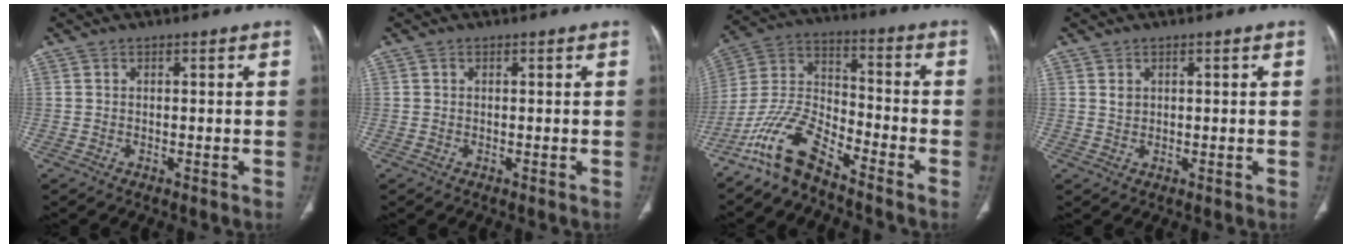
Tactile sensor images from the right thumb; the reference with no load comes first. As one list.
[{"total": 0.0}, {"total": 11.2, "force": [-9.0, 3.4, 5.8], "torque": [-0.122, 0.073, -0.185]}, {"total": 1.3, "force": [0.6, 1.0, 0.6], "torque": [-0.001, -0.003, 0.012]}]